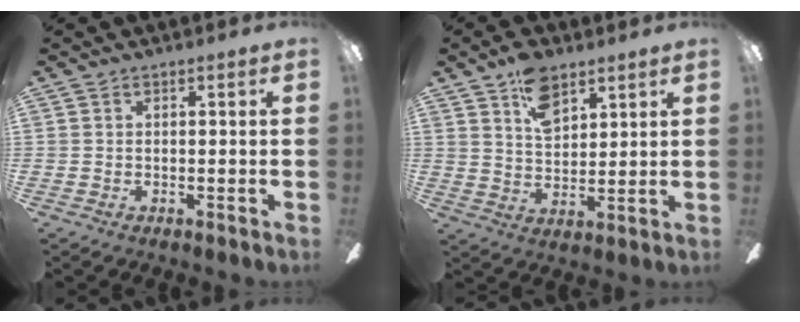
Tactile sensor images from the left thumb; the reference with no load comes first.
{"total": 9.4, "force": [6.0, 5.2, 4.9], "torque": [-0.075, -0.021, 0.107]}